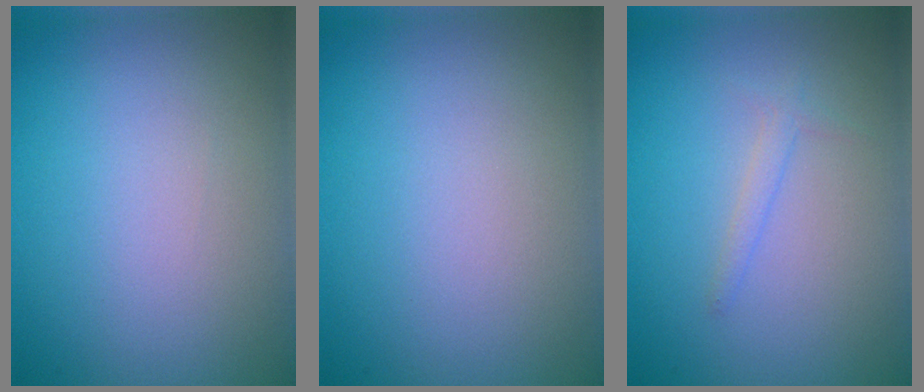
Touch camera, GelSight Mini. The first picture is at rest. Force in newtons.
{"total": 0.0}
{"total": 1.0, "press": 1.0, "slide": 0.0}